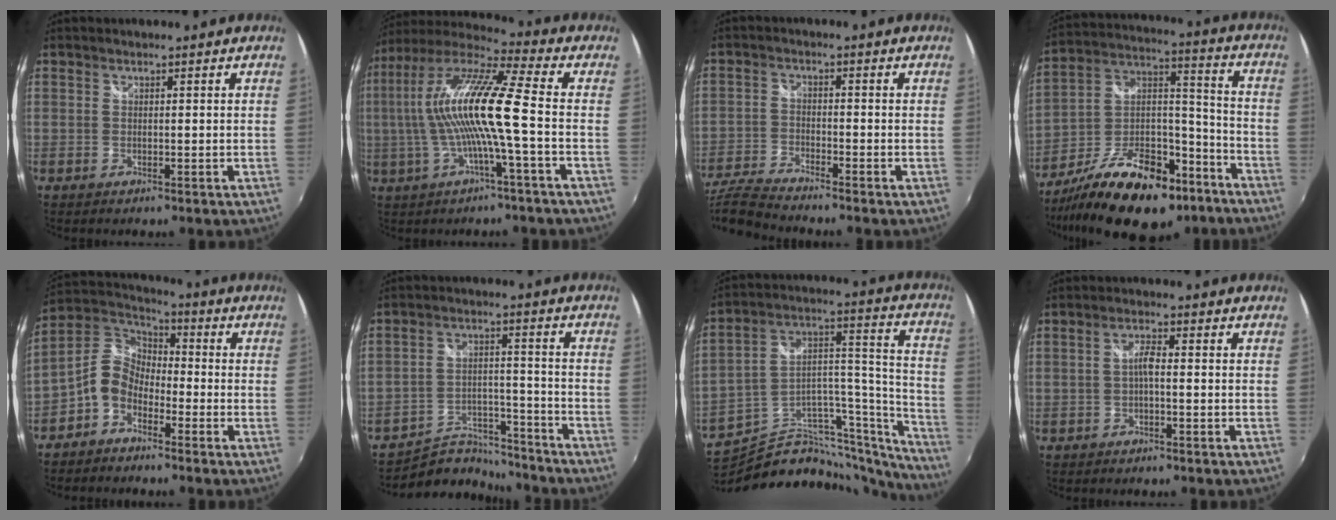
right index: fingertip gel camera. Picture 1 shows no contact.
{"total": 16.0, "force": [-1.4, 0.2, 16.0], "torque": [-0.289, 0.004, -0.031]}
{"total": 9.2, "force": [-8.4, 0.8, 3.8], "torque": [-0.099, -0.022, -0.167]}
{"total": 24.7, "force": [-16.0, 11.7, 14.8], "torque": [-0.270, 0.011, -0.248]}
{"total": 8.6, "force": [-4.5, 6.0, 4.3], "torque": [-0.095, 0.023, -0.100]}
{"total": 10.7, "force": [-9.9, 4.0, 0.8], "torque": [-0.022, 0.030, -0.153]}
{"total": 25.3, "force": [-19.4, 9.9, 12.8], "torque": [-0.161, 0.051, -0.297]}
{"total": 2.2, "force": [-0.7, 0.4, 2.1], "torque": [-0.043, 0.007, -0.014]}